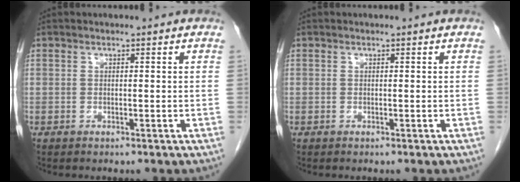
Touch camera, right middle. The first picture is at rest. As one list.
[{"total": 0.0}]